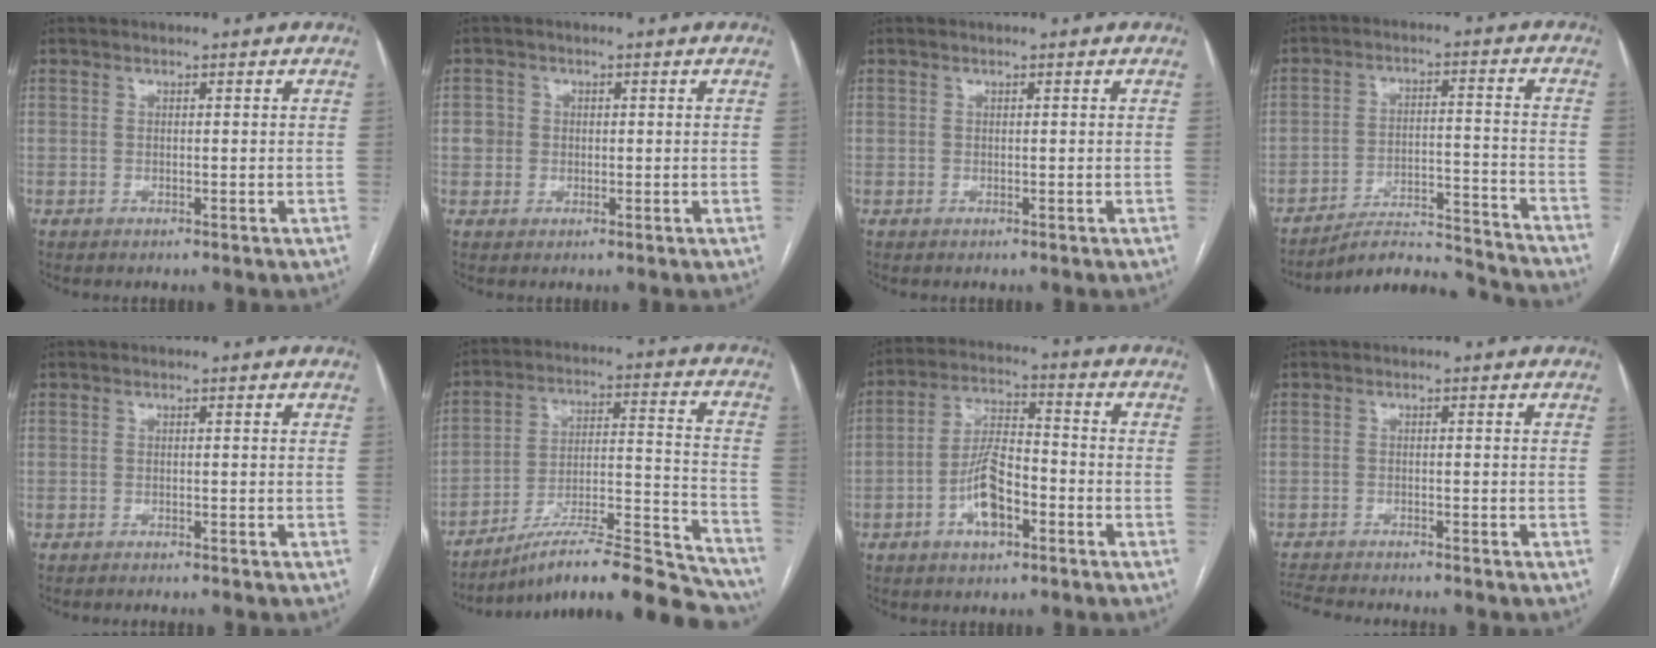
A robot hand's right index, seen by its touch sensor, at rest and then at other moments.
{"total": 2.2, "force": [0.0, 2.2, 0.3], "torque": [0.000, 0.010, 0.001]}
{"total": 0.0}
{"total": 13.9, "force": [-13.8, -0.6, 1.7], "torque": [-0.014, 0.021, -0.205]}
{"total": 3.4, "force": [-3.2, 0.3, 1.2], "torque": [-0.015, -0.003, -0.039]}
{"total": 23.0, "force": [-20.7, 2.4, 9.8], "torque": [-0.098, 0.030, -0.315]}
{"total": 8.6, "force": [-3.6, 3.3, 7.1], "torque": [-0.147, 0.015, -0.064]}
{"total": 8.6, "force": [-8.1, 0.9, 3.0], "torque": [-0.046, -0.007, -0.124]}